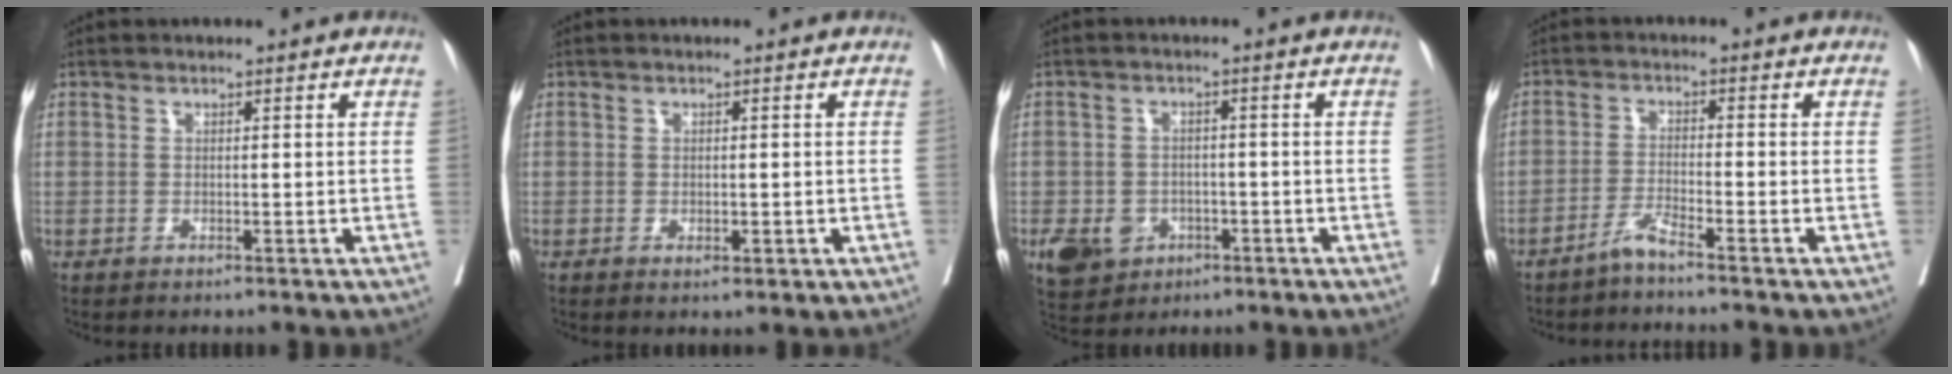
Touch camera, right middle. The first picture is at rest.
{"total": 2.0, "force": [-0.5, 1.0, 1.6], "torque": [-0.023, -0.002, -0.003]}
{"total": 7.2, "force": [-3.4, 5.9, 2.4], "torque": [-0.041, 0.005, -0.045]}
{"total": 2.6, "force": [-2.2, -0.6, 1.1], "torque": [-0.022, -0.005, -0.048]}